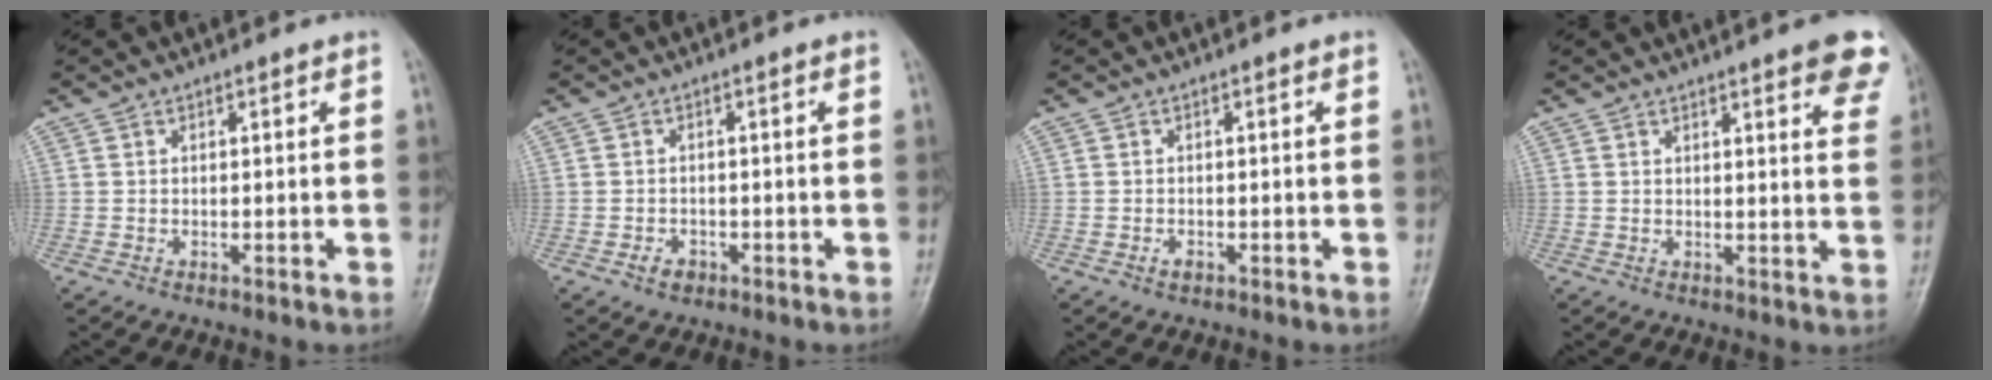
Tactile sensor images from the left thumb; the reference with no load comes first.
{"total": 2.0, "force": [-1.0, 1.4, 0.9], "torque": [-0.013, 0.006, -0.015]}
{"total": 1.0, "force": [-0.5, 0.6, 0.6], "torque": [-0.010, 0.003, -0.009]}
{"total": 10.1, "force": [6.6, 2.2, 7.3], "torque": [-0.062, -0.021, 0.066]}